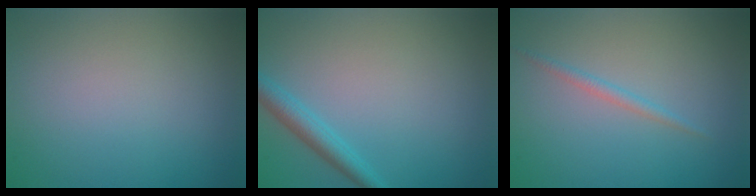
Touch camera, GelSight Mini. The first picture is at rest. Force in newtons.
{"total": 2.4, "press": 2.4, "slide": 0.2}
{"total": 1.0, "press": 1.0, "slide": 0.0}